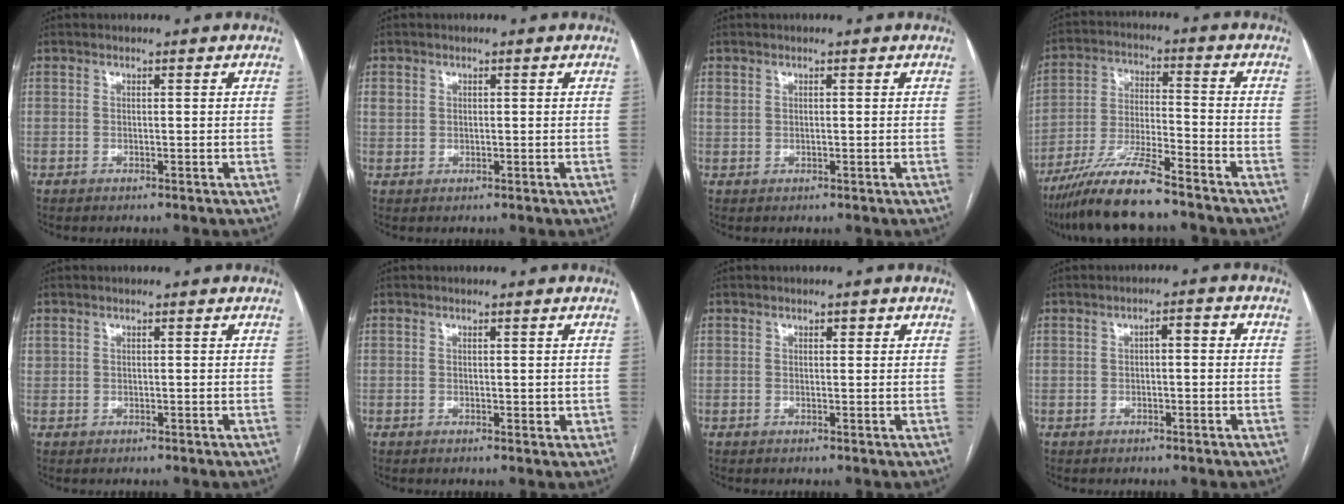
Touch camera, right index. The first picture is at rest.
{"total": 1.7, "force": [0.6, 1.4, 0.6], "torque": [-0.014, 0.011, 0.014]}
{"total": 0.9, "force": [0.4, 0.6, 0.5], "torque": [-0.014, 0.009, 0.012]}
{"total": 11.4, "force": [-9.3, 0.7, 6.6], "torque": [-0.128, -0.020, -0.170]}
{"total": 0.9, "force": [0.5, 0.7, 0.2], "torque": [0.003, 0.010, 0.009]}
{"total": 1.2, "force": [0.1, 0.7, 1.0], "torque": [-0.010, -0.003, 0.003]}
{"total": 0.9, "force": [0.5, 0.6, 0.6], "torque": [-0.008, 0.006, 0.004]}
{"total": 2.6, "force": [0.1, 1.0, 2.4], "torque": [-0.038, 0.018, 0.001]}